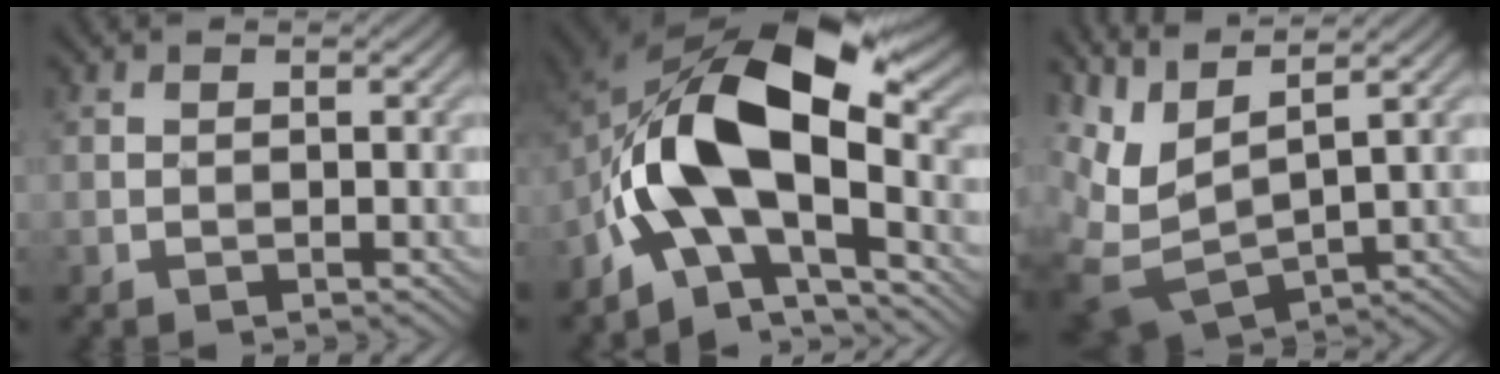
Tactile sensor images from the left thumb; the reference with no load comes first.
{"total": 14.4, "force": [-2.8, 7.2, 12.2], "torque": [-0.205, 0.008, -0.061]}
{"total": 8.2, "force": [4.5, 2.8, 6.3], "torque": [-0.175, -0.001, 0.096]}